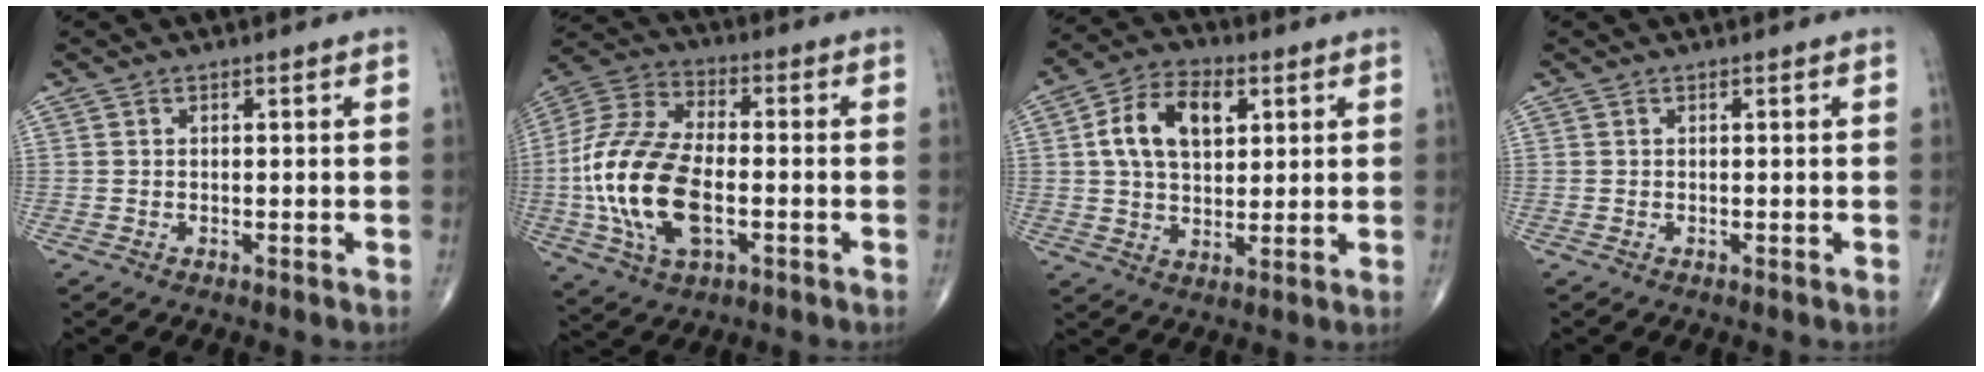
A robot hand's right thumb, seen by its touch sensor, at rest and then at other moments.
{"total": 19.9, "force": [-3.3, 10.5, 16.5], "torque": [-0.353, 0.016, -0.060]}
{"total": 12.0, "force": [3.3, 7.5, 8.7], "torque": [-0.136, 0.004, 0.055]}
{"total": 0.0}